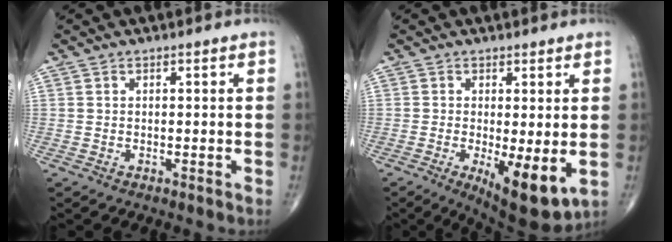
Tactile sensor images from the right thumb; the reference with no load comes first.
{"total": 9.8, "force": [-2.0, 3.1, 9.0], "torque": [-0.132, -0.026, -0.023]}